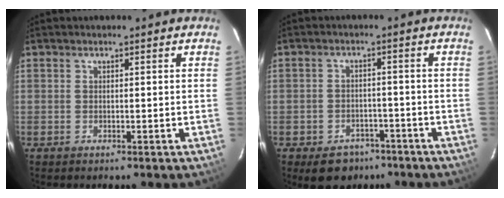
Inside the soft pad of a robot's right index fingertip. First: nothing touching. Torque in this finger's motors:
{"motor_torque": [0.49, -0.43, 0.19, 0.04]}